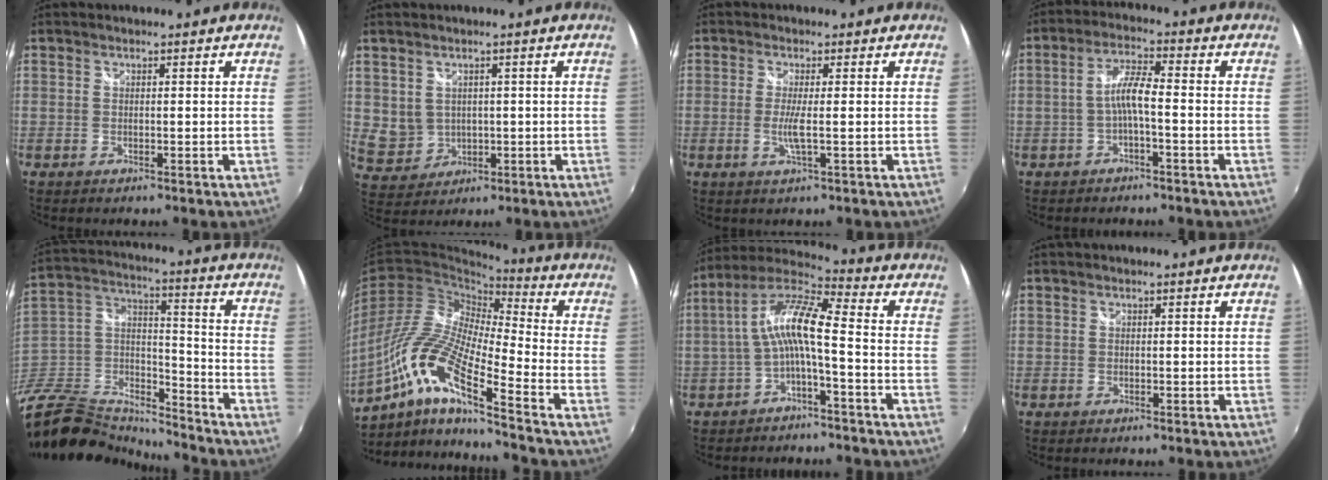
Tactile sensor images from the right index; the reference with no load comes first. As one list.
[{"total": 5.2, "force": [0.9, 4.8, 1.8], "torque": [-0.041, 0.004, 0.034]}, {"total": 2.9, "force": [-0.5, -0.4, 2.8], "torque": [-0.060, -0.005, -0.012]}, {"total": 4.7, "force": [-1.6, 0.6, 4.4], "torque": [-0.092, 0.011, -0.030]}, {"total": 20.4, "force": [-16.5, 8.8, 8.2], "torque": [-0.205, 0.012, -0.305]}, {"total": 17.1, "force": [-9.1, 2.3, 14.3], "torque": [-0.267, -0.022, -0.190]}, {"total": 10.1, "force": [-2.0, 1.6, 9.7], "torque": [-0.210, 0.022, -0.041]}, {"total": 0.0}]